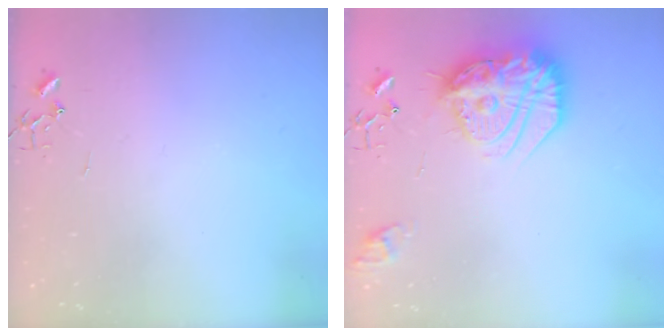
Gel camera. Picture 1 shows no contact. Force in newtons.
{"total": 20.9, "press": 20.8, "slide": 1.7}